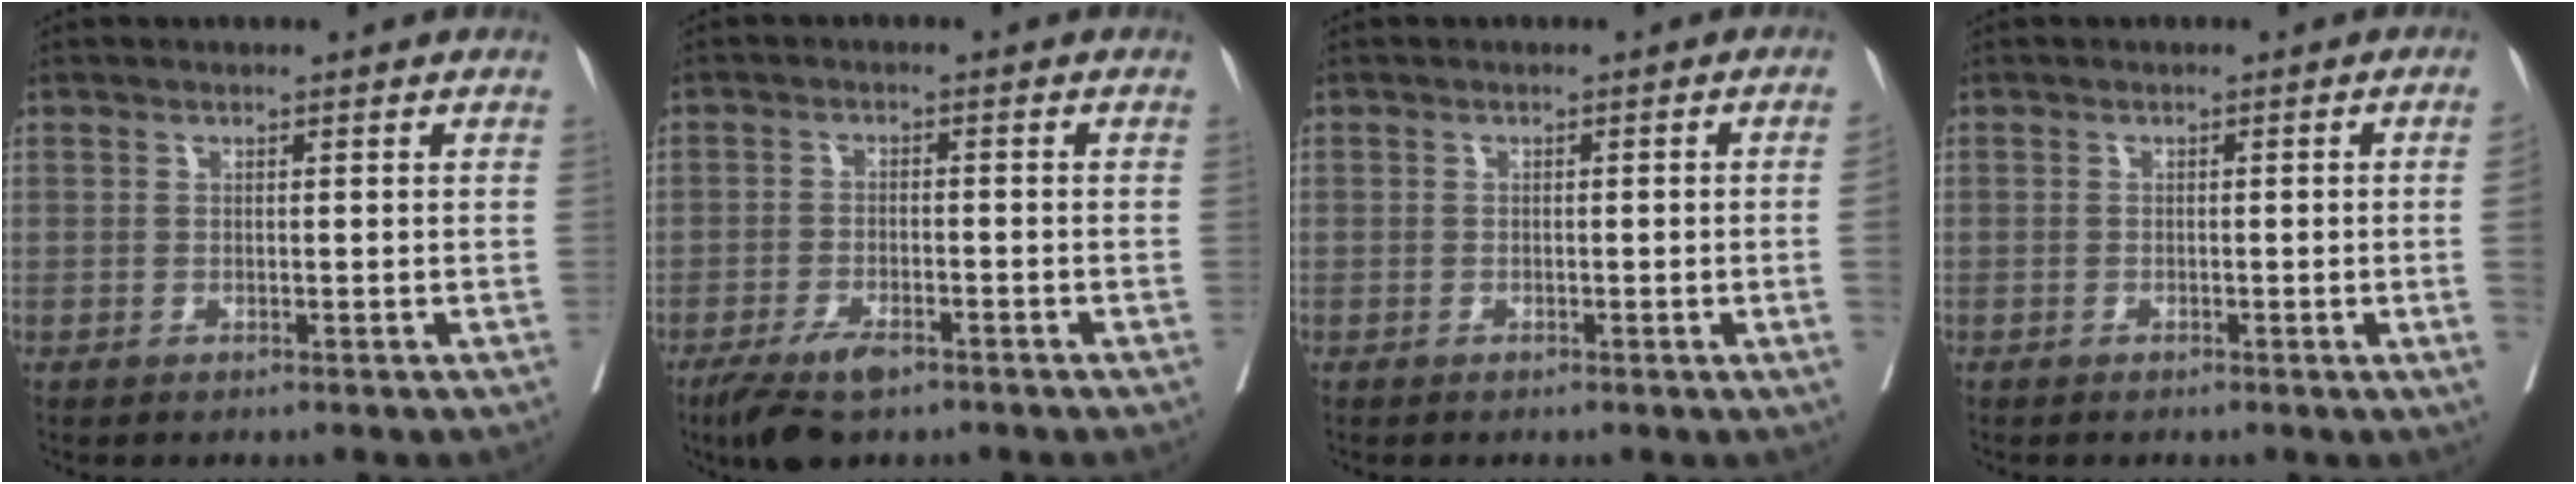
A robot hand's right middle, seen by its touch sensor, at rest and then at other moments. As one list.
[{"total": 6.1, "force": [-4.2, 2.0, 3.9], "torque": [-0.072, -0.008, -0.072]}, {"total": 2.2, "force": [-0.4, -0.4, 2.1], "torque": [-0.033, 0.003, -0.002]}, {"total": 2.6, "force": [-0.5, -1.0, 2.3], "torque": [-0.031, -0.004, -0.006]}]